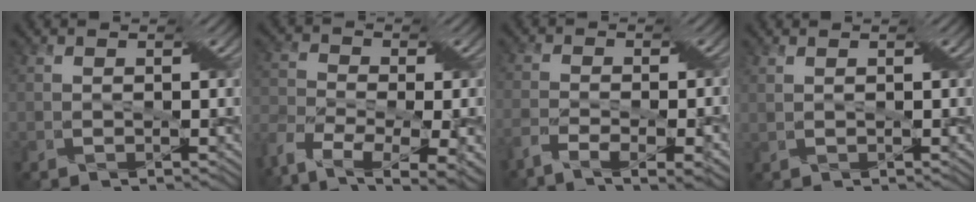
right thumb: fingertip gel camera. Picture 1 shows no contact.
{"total": 13.2, "force": [-8.4, 6.2, 8.1], "torque": [-0.182, -0.024, -0.108]}
{"total": 7.6, "force": [-4.8, 2.0, 5.5], "torque": [-0.103, -0.009, -0.082]}
{"total": 0.8, "force": [0.8, -0.1, 0.3], "torque": [-0.013, 0.004, 0.012]}